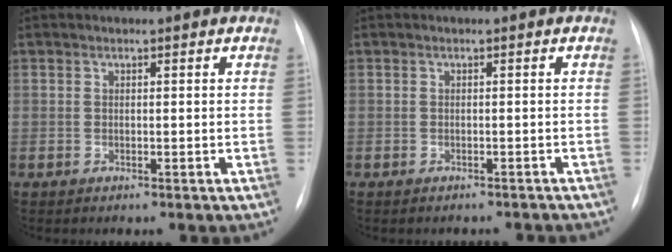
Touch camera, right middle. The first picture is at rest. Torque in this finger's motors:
{"motor_torque": [0.09, -0.24, 0.01, 0.00]}